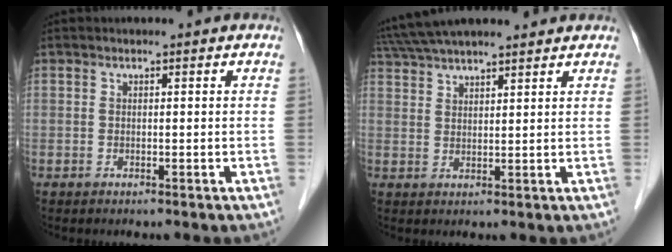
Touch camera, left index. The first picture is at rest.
{"total": 14.2, "force": [12.4, 2.3, 6.5], "torque": [-0.127, 0.052, 0.206]}